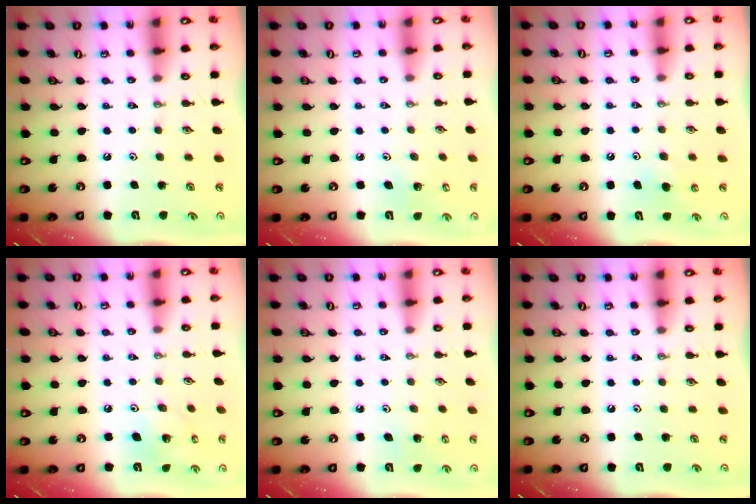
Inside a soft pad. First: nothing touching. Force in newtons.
{"total": 3.2, "press": 3.2, "slide": 0.2}
{"total": 5.3, "press": 5.1, "slide": 1.2}
{"total": 6.9, "press": 6.8, "slide": 0.9}
{"total": 3.8, "press": 3.8, "slide": 0.2}
{"total": 0.0}